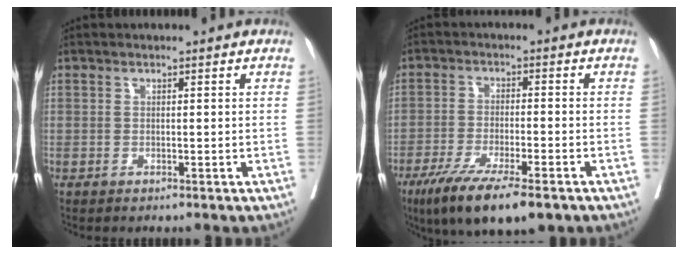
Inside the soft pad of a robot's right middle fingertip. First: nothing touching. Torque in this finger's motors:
{"motor_torque": [1.14, -0.99, 0.50, 0.11]}